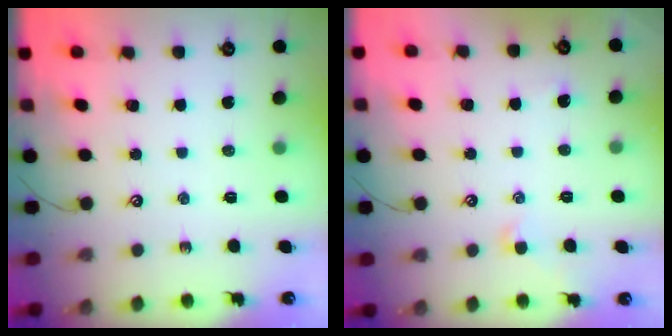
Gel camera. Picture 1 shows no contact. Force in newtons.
{"total": 1.0, "press": 0.9, "slide": 0.6}